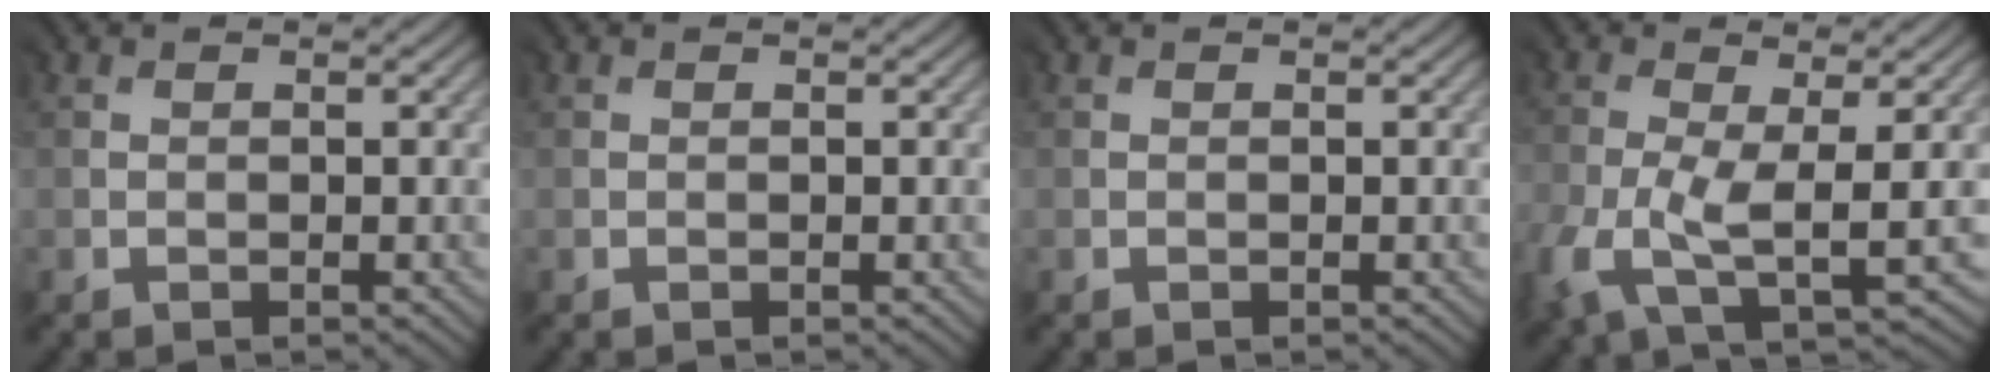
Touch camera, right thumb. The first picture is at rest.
{"total": 0.0}
{"total": 0.0}
{"total": 6.7, "force": [-1.9, 2.6, 5.9], "torque": [-0.156, -0.016, -0.037]}